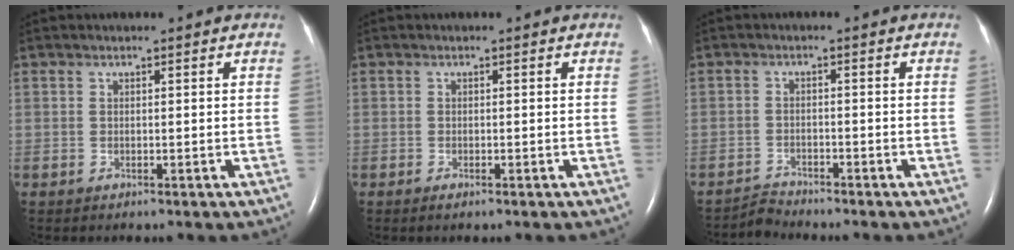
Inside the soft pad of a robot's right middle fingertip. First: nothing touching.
{"total": 0.7, "force": [-0.5, 0.1, 0.6], "torque": [-0.011, -0.001, -0.006]}
{"total": 2.3, "force": [-2.1, -0.4, -0.8], "torque": [0.020, -0.017, -0.039]}